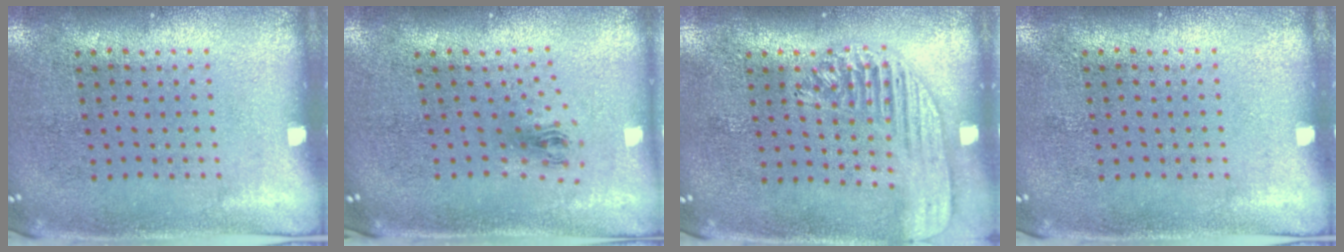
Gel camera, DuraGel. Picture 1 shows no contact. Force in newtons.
{"total": 0.9, "press": 0.4, "slide": 0.8}
{"total": 1.7, "press": 1.5, "slide": 0.7}
{"total": 0.0}